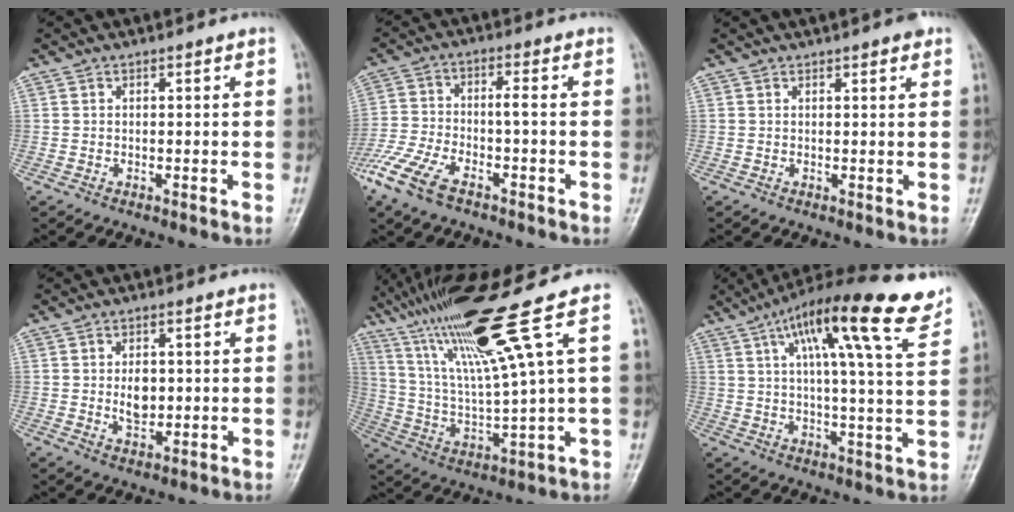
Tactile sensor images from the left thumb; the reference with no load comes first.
{"total": 11.1, "force": [-6.2, 3.4, 8.6], "torque": [-0.198, 0.016, -0.119]}
{"total": 2.5, "force": [1.7, 0.4, 1.8], "torque": [-0.019, -0.001, 0.019]}
{"total": 4.8, "force": [0.2, 2.8, 3.9], "torque": [-0.055, -0.003, 0.008]}
{"total": 17.2, "force": [9.7, -1.0, 14.2], "torque": [-0.262, -0.030, 0.180]}
{"total": 18.8, "force": [10.8, 2.9, 15.1], "torque": [-0.221, -0.021, 0.162]}